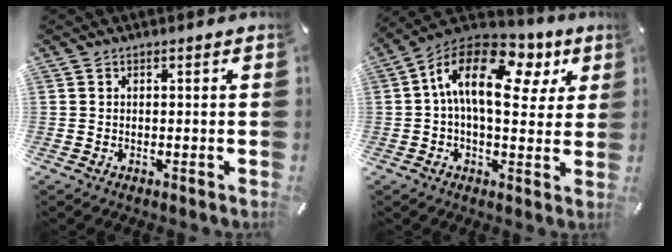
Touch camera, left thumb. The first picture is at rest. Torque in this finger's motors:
{"motor_torque": [0.37, 1.27, 1.56, -1.21, 0.56]}